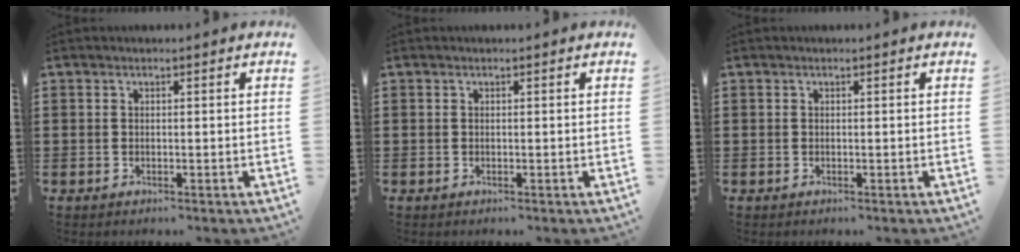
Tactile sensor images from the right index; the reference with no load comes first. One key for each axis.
{"total": 0.0}
{"total": 0.0}